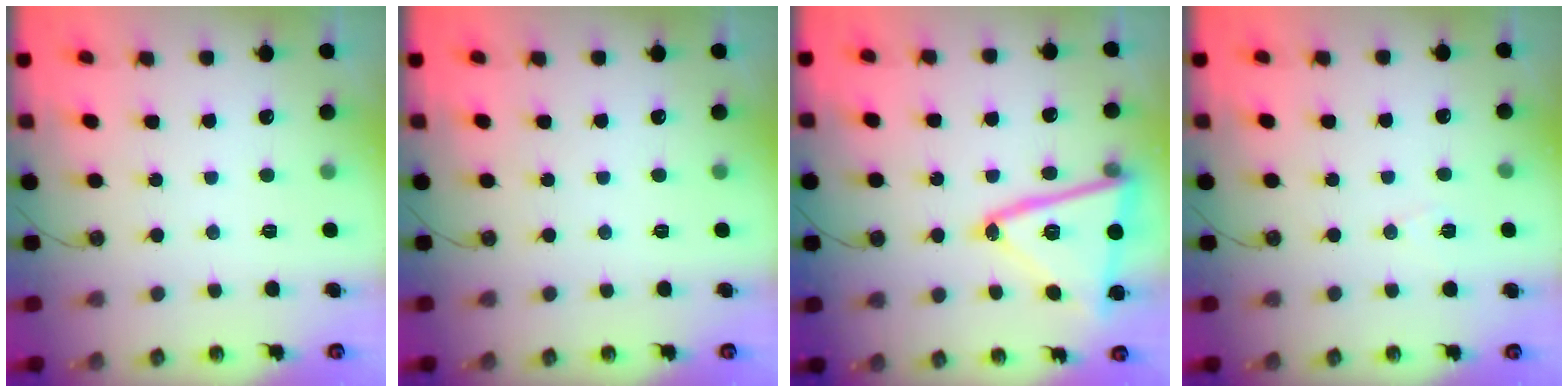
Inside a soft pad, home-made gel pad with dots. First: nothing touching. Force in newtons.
{"total": 0.0}
{"total": 19.9, "press": 19.8, "slide": 1.5}
{"total": 6.4, "press": 4.6, "slide": 4.5}